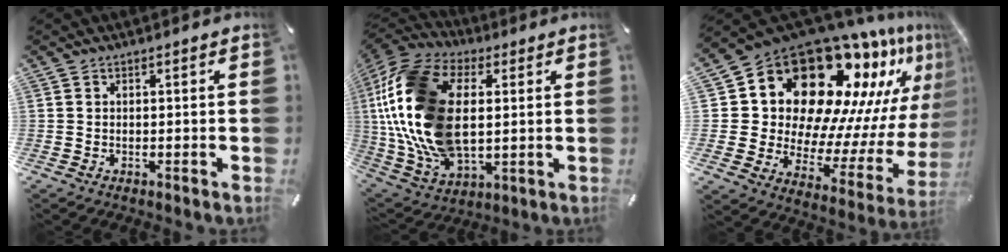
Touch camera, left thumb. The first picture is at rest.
{"total": 23.8, "force": [3.2, 15.4, 17.9], "torque": [-0.415, -0.003, 0.055]}
{"total": 22.6, "force": [14.2, 13.1, 11.8], "torque": [-0.167, -0.159, 0.262]}